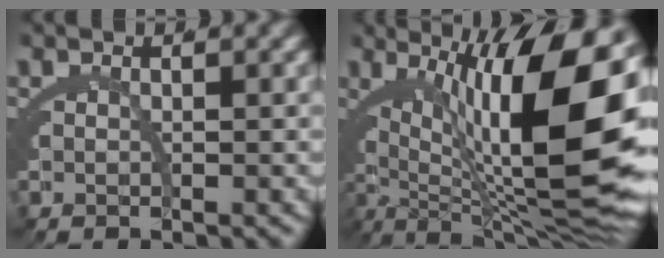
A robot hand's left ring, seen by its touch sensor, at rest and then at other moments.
{"total": 17.6, "force": [1.0, 7.3, 16.0], "torque": [-0.203, 0.002, 0.028]}